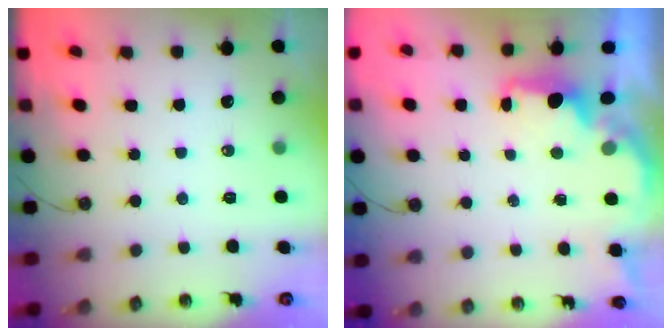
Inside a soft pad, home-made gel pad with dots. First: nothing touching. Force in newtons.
{"total": 1.6, "press": 1.5, "slide": 0.6}